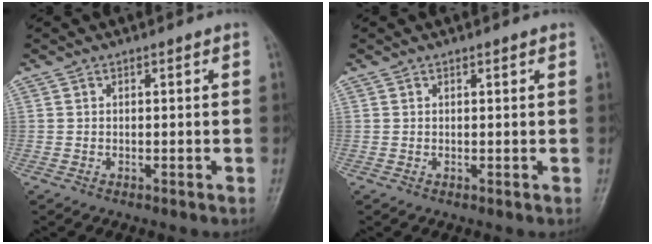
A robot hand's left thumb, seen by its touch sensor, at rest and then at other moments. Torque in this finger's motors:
{"motor_torque": [-0.07, 0.00, -0.29, -0.11, 0.01]}